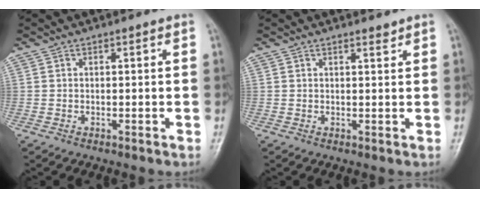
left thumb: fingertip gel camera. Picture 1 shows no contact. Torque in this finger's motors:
{"motor_torque": [-0.27, -0.07, -0.24, -0.21, 0.03]}